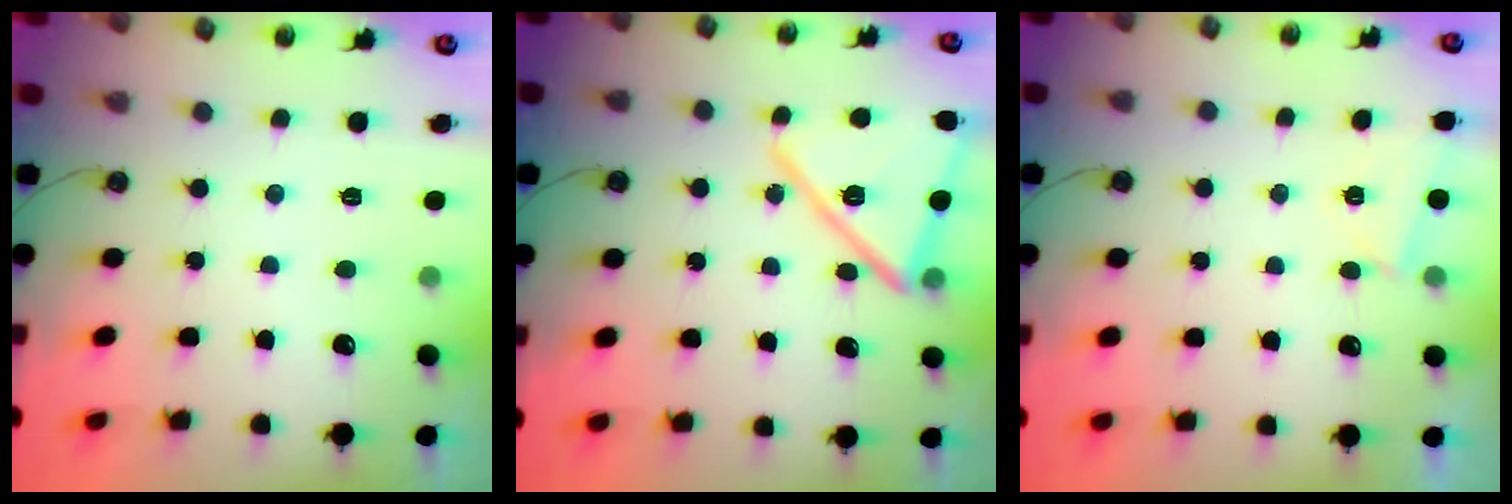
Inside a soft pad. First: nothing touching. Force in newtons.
{"total": 18.0, "press": 18.0, "slide": 1.1}
{"total": 2.8, "press": 2.1, "slide": 1.8}